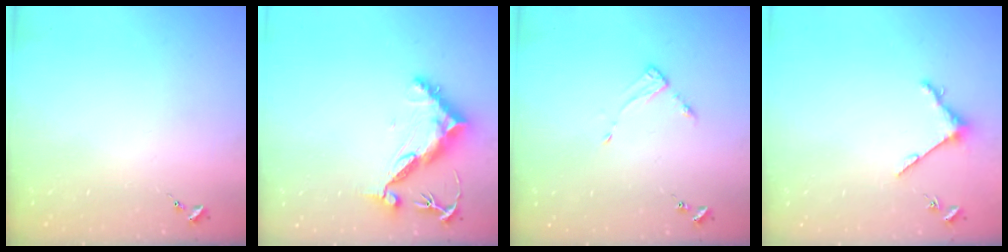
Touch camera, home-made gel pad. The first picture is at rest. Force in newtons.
{"total": 10.7, "press": 10.6, "slide": 0.9}
{"total": 3.5, "press": 3.5, "slide": 0.4}
{"total": 4.8, "press": 4.8, "slide": 0.6}